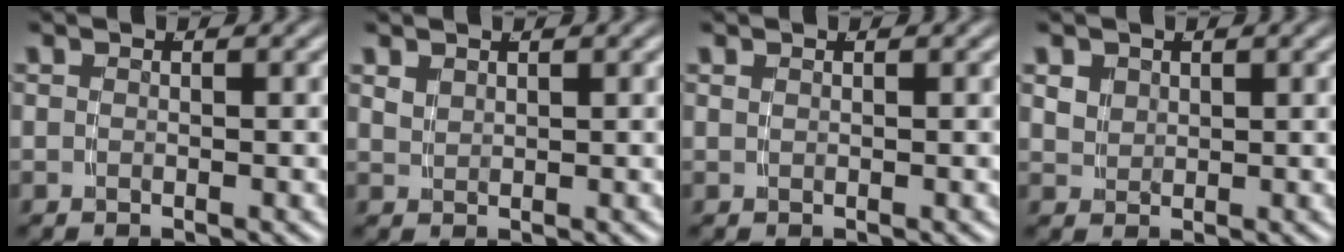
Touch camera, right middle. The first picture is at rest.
{"total": 1.1, "force": [1.0, -0.1, 0.2], "torque": [-0.001, -0.001, 0.031]}
{"total": 0.6, "force": [0.3, -0.6, 0.0], "torque": [0.005, -0.002, 0.011]}
{"total": 1.5, "force": [1.0, 1.0, 0.6], "torque": [-0.016, -0.010, 0.032]}